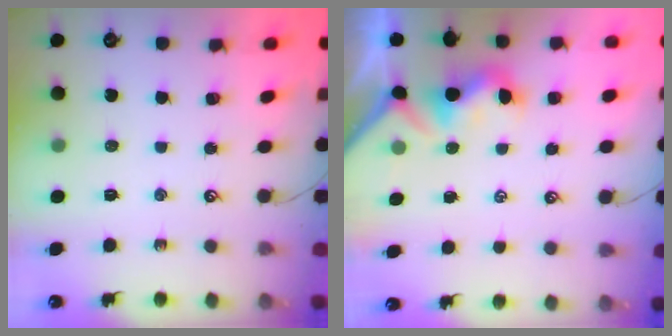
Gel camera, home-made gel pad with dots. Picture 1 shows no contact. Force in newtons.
{"total": 0.8, "press": 0.6, "slide": 0.5}